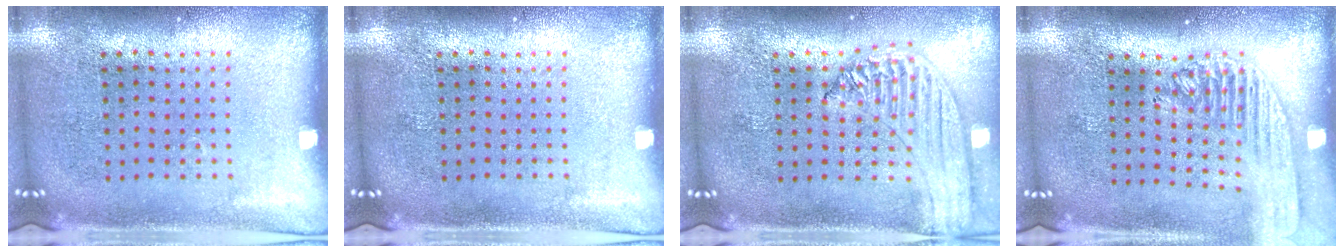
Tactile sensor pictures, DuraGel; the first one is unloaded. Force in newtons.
{"total": 0.0}
{"total": 1.5, "press": 1.4, "slide": 0.3}
{"total": 2.1, "press": 1.8, "slide": 1.1}